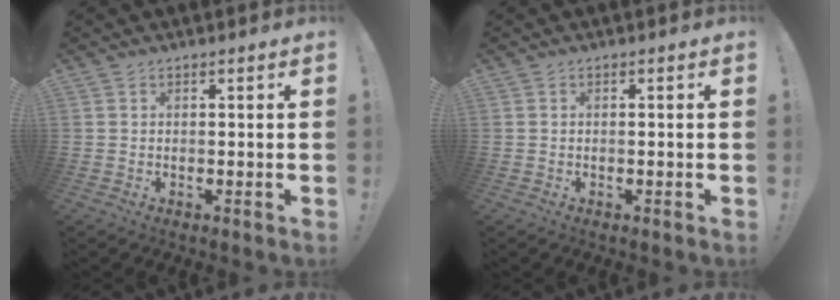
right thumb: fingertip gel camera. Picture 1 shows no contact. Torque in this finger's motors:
{"motor_torque": [-0.13, 0.19, -0.22, 0.06, 0.00]}